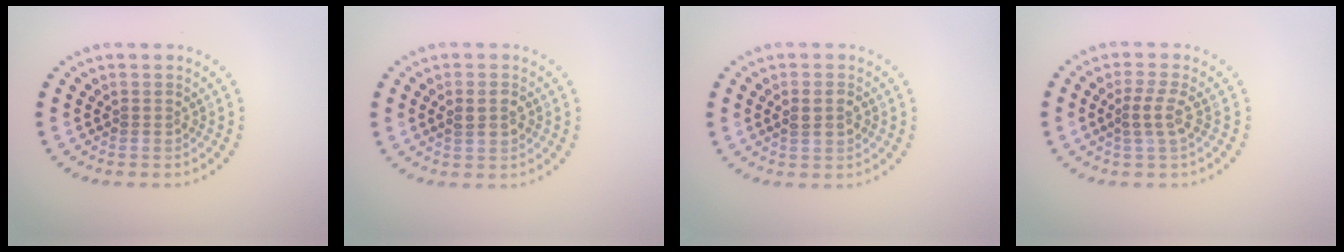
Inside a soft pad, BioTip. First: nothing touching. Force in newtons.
{"total": 1.8, "press": 1.8, "slide": 0.1}
{"total": 1.8, "press": 1.8, "slide": 0.1}
{"total": 1.7, "press": 1.5, "slide": 0.9}